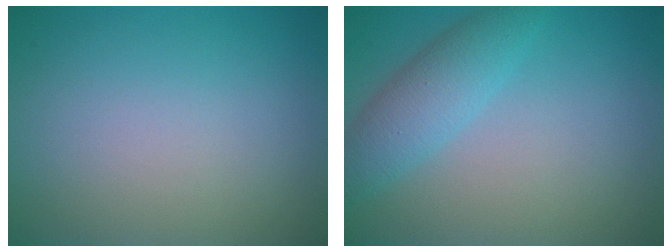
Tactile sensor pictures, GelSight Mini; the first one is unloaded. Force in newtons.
{"total": 3.7, "press": 3.7, "slide": 0.1}